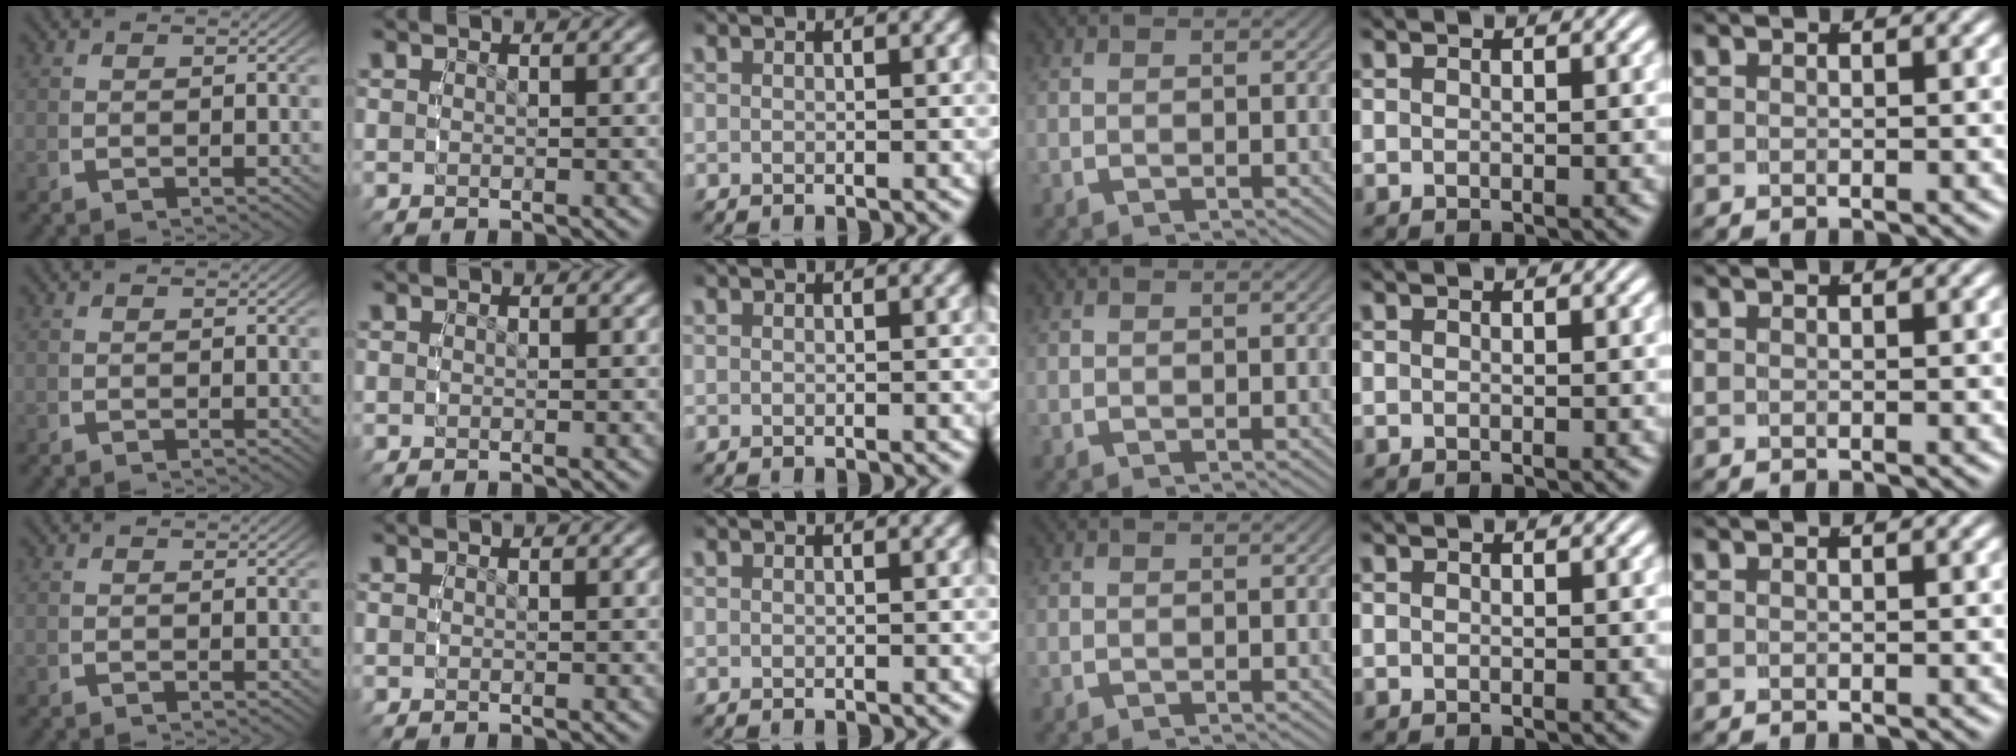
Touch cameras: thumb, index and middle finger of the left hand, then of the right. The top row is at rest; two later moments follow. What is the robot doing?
{"motion": "reach", "object": "photo album"}